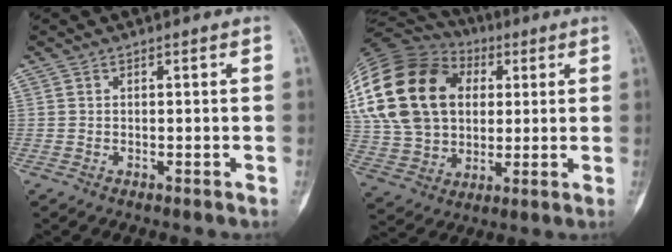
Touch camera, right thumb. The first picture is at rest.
{"total": 28.4, "force": [6.5, 20.6, 18.4], "torque": [-0.386, 0.044, 0.129]}